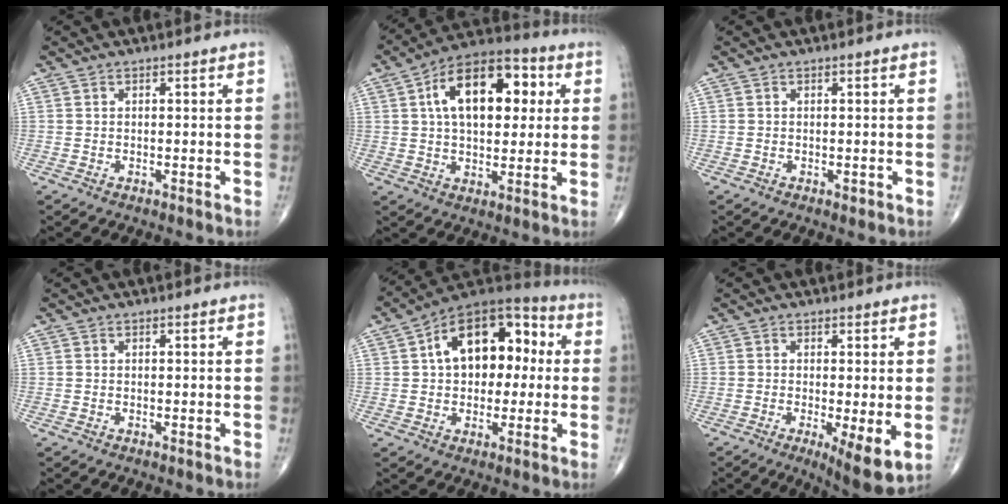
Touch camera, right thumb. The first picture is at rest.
{"total": 17.6, "force": [4.1, 9.8, 14.0], "torque": [-0.194, 0.020, 0.059]}
{"total": 0.6, "force": [-0.3, 0.4, 0.4], "torque": [-0.002, 0.000, -0.005]}
{"total": 0.0}
{"total": 18.0, "force": [2.8, 11.2, 13.8], "torque": [-0.169, 0.040, 0.036]}
{"total": 7.4, "force": [-1.5, 1.9, 7.0], "torque": [-0.109, -0.023, -0.023]}